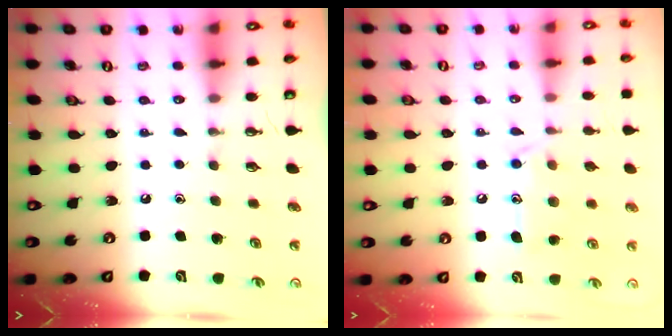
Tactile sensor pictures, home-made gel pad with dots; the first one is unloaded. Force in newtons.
{"total": 12.5, "press": 12.5, "slide": 0.8}